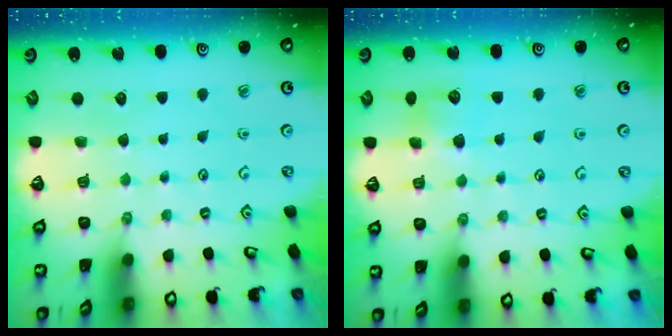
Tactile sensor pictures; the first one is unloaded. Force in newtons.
{"total": 6.1, "press": 6.1, "slide": 0.7}